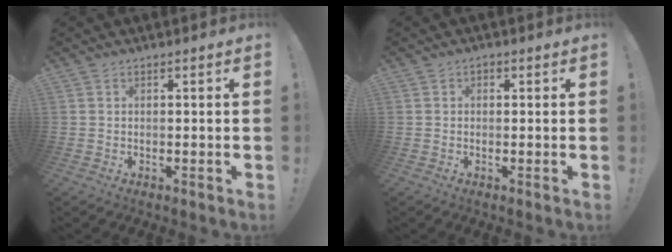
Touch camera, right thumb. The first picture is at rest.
{"total": 0.9, "force": [-0.2, 0.8, 0.5], "torque": [-0.012, 0.006, -0.003]}